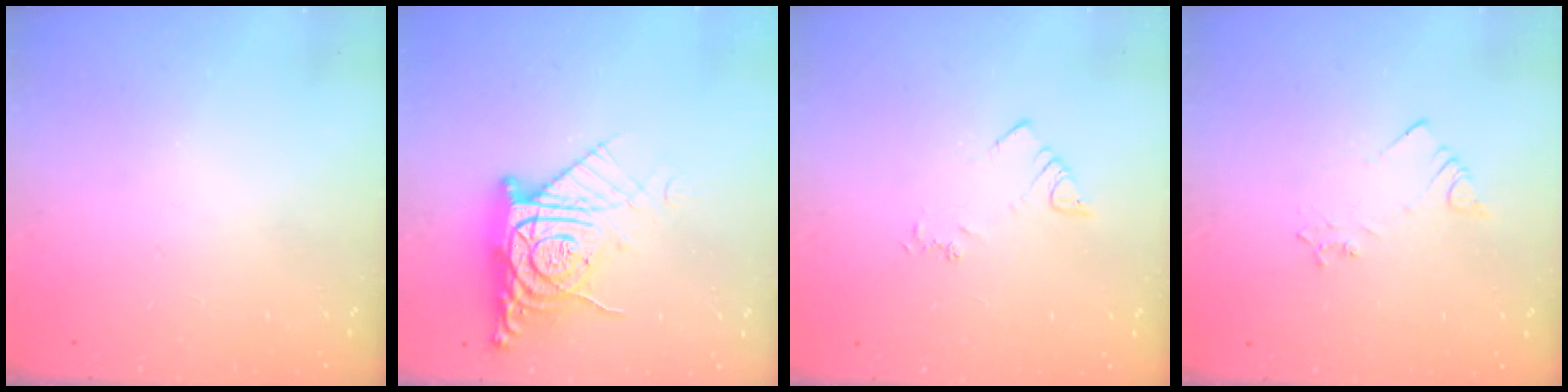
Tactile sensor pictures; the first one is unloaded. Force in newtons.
{"total": 12.1, "press": 12.0, "slide": 1.4}
{"total": 2.3, "press": 2.3, "slide": 0.3}
{"total": 2.5, "press": 2.5, "slide": 0.3}